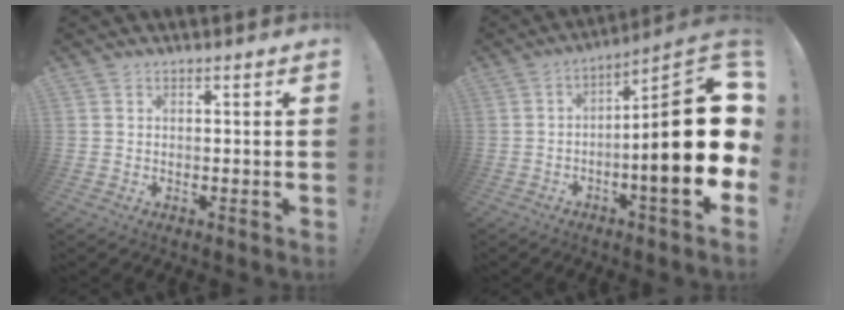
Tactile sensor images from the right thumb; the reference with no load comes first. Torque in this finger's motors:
{"motor_torque": [2.41, 2.60, 2.09, -0.68, 0.30]}